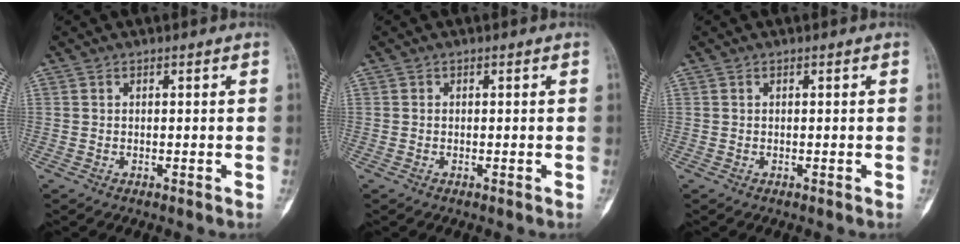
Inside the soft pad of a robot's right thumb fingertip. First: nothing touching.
{"total": 0.0}
{"total": 0.0}